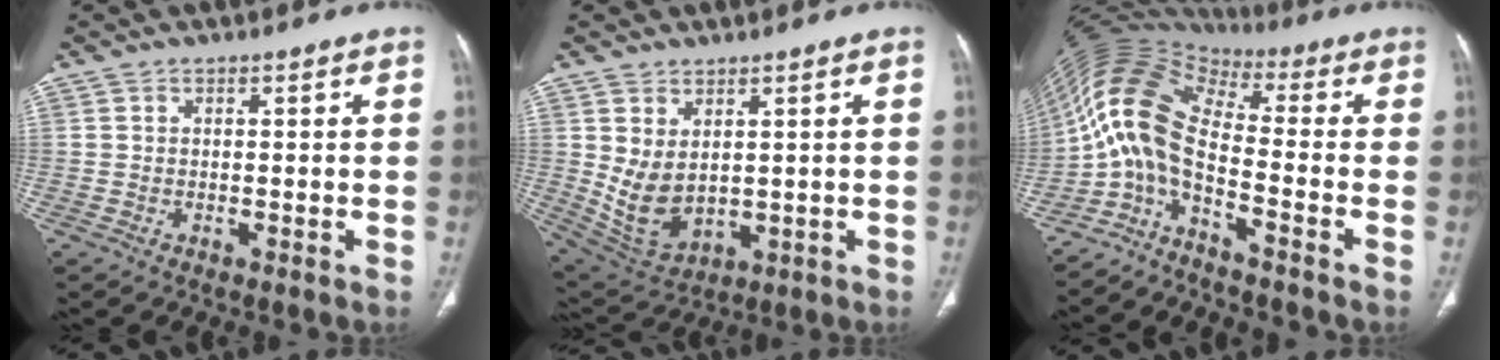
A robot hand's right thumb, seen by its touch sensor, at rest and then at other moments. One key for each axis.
{"total": 8.7, "fx": 1.3, "fy": 5.6, "fz": 6.5, "tx": -0.113, "ty": -0.014, "tz": 0.055}
{"total": 11.3, "fx": -4.6, "fy": 3.8, "fz": 9.6, "tx": -0.201, "ty": 0.069, "tz": -0.097}